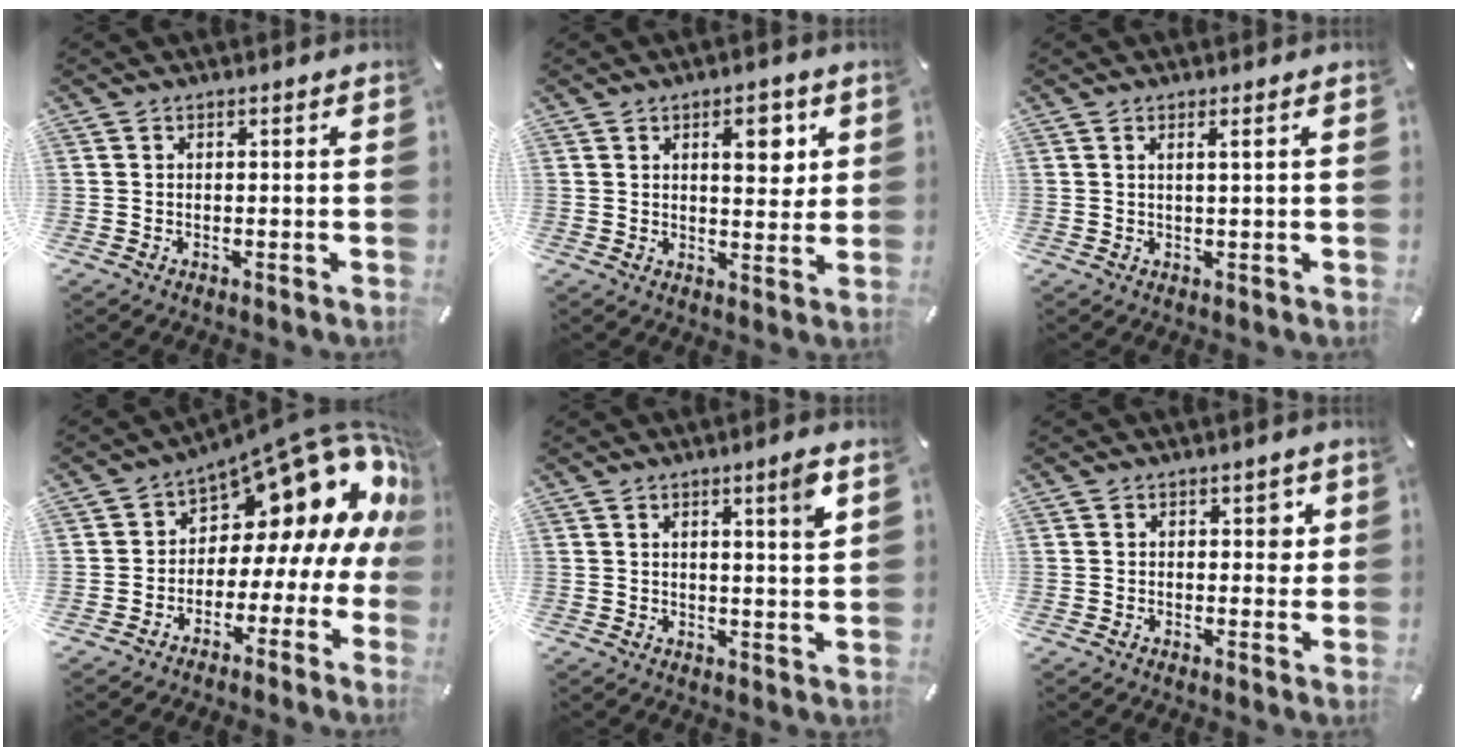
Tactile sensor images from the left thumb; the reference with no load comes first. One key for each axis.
{"total": 7.8, "fx": 3.0, "fy": 3.8, "fz": 6.1, "tx": -0.071, "ty": -0.012, "tz": 0.040}
{"total": 1.8, "fx": 0.7, "fy": -0.2, "fz": 1.7, "tx": -0.032, "ty": -0.004, "tz": 0.010}
{"total": 15.3, "fx": 8.5, "fy": 8.7, "fz": 9.3, "tx": -0.119, "ty": -0.077, "tz": 0.138}
{"total": 4.8, "fx": 2.6, "fy": 0.1, "fz": 4.0, "tx": -0.066, "ty": -0.012, "tz": 0.039}
{"total": 2.8, "fx": 0.8, "fy": 1.8, "fz": 2.0, "tx": -0.009, "ty": -0.005, "tz": 0.005}